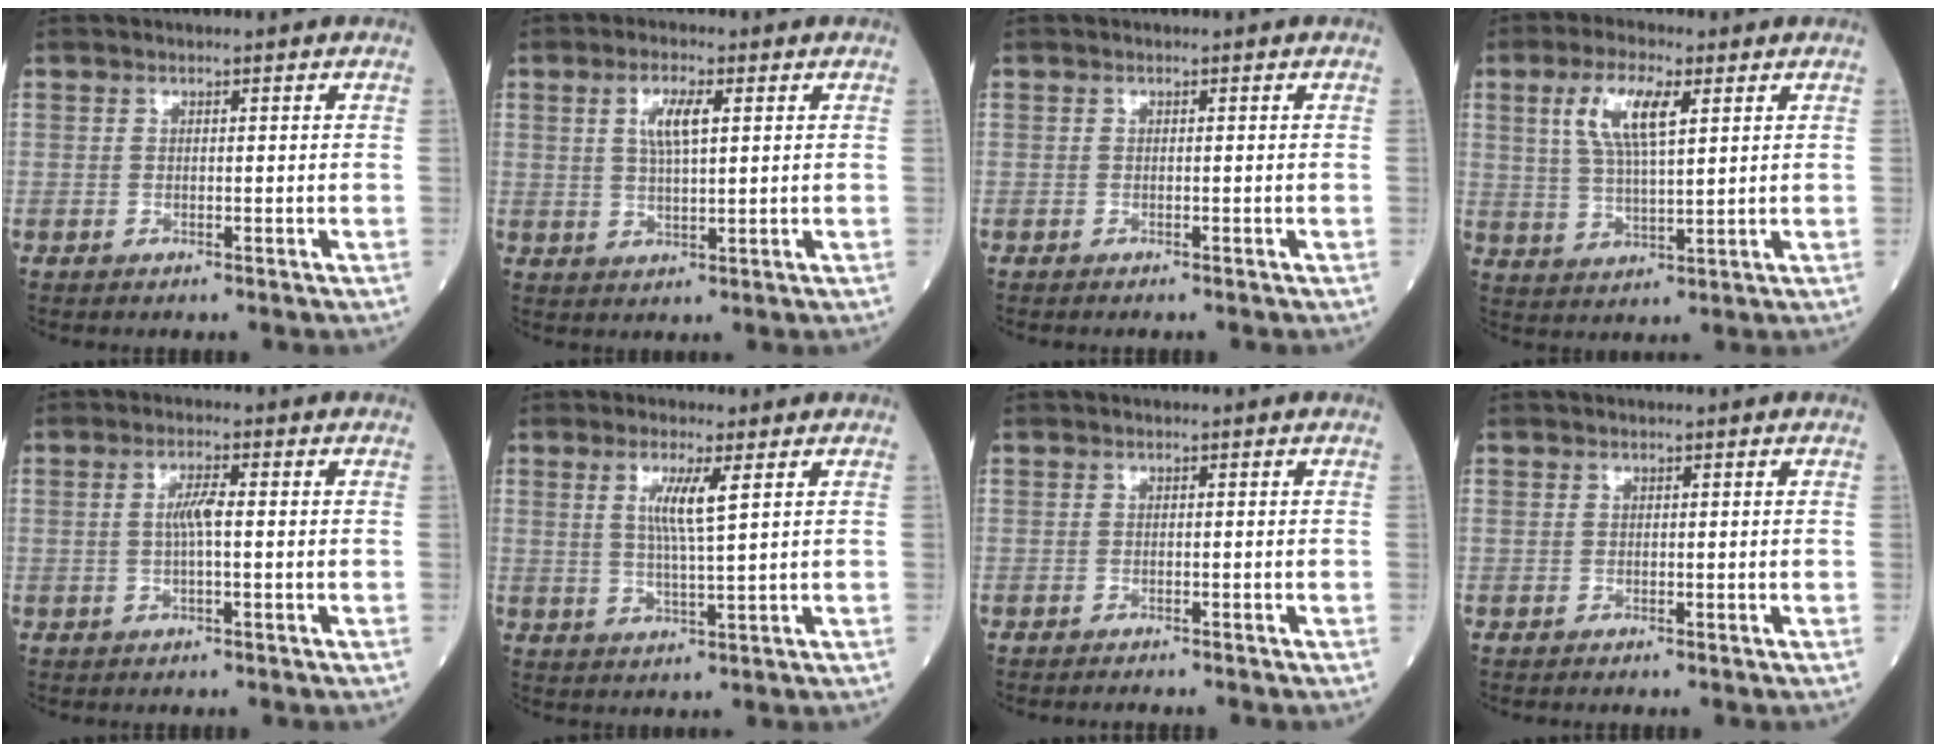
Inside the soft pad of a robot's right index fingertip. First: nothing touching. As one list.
[{"total": 4.7, "force": [1.5, 1.1, 4.4], "torque": [-0.088, 0.005, 0.031]}, {"total": 1.1, "force": [-1.0, 0.0, 0.4], "torque": [-0.004, 0.000, -0.012]}, {"total": 8.2, "force": [3.2, 2.1, 7.3], "torque": [-0.150, 0.011, 0.064]}, {"total": 3.2, "force": [0.1, 0.3, 3.2], "torque": [-0.064, 0.004, 0.000]}, {"total": 5.0, "force": [1.7, -0.2, 4.7], "torque": [-0.092, -0.003, 0.033]}, {"total": 2.4, "force": [-2.3, 0.0, 0.8], "torque": [-0.009, -0.003, -0.028]}, {"total": 0.0}]